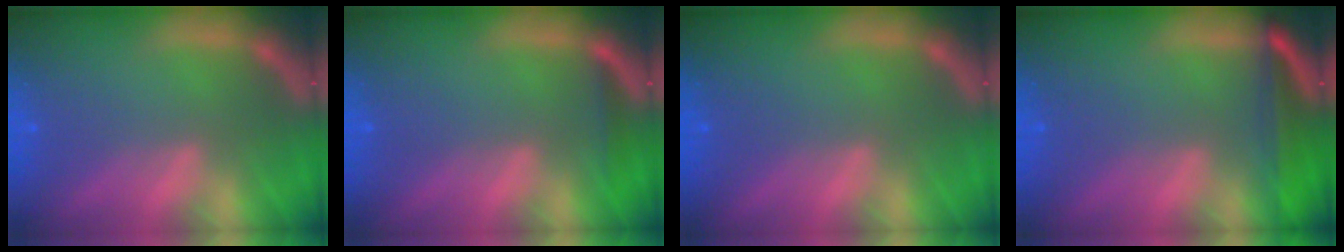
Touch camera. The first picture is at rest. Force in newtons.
{"total": 1.4}
{"total": 0.0}
{"total": 5.5}